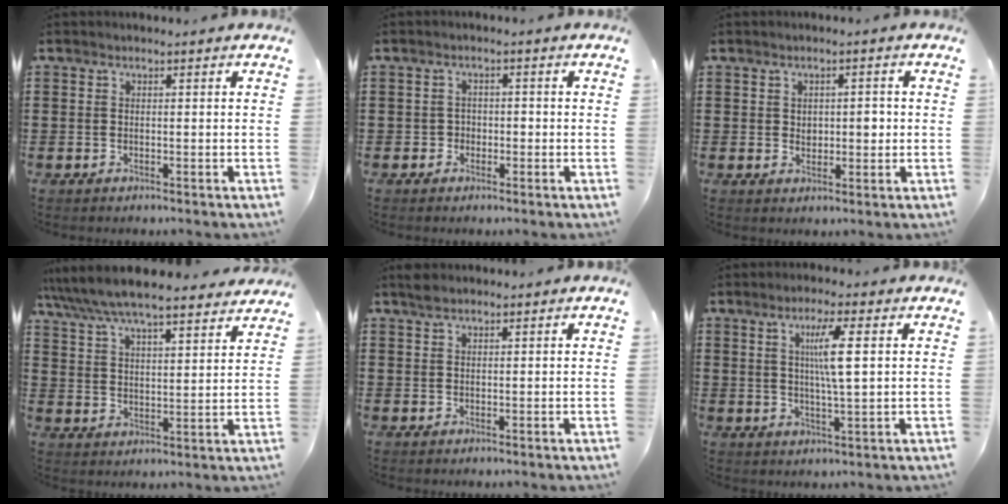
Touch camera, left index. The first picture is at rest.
{"total": 1.6, "force": [-0.7, 1.4, 0.5], "torque": [-0.016, 0.002, -0.017]}
{"total": 2.6, "force": [0.4, 1.6, 2.0], "torque": [-0.026, 0.001, 0.000]}
{"total": 7.0, "force": [6.6, 0.5, 2.4], "torque": [-0.075, -0.033, 0.115]}
{"total": 1.7, "force": [1.3, 0.7, 0.8], "torque": [-0.019, 0.003, 0.025]}
{"total": 6.2, "force": [1.7, 0.5, 5.9], "torque": [-0.117, 0.002, 0.025]}